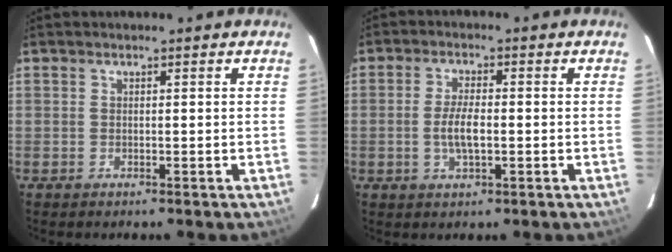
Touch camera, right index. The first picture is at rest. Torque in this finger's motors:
{"motor_torque": [1.12, -0.28, 0.50, 0.13]}